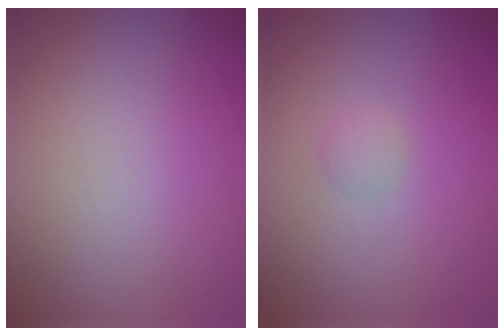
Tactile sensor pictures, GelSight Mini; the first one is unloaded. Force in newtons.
{"total": 0.9, "press": 0.8, "slide": 0.1}